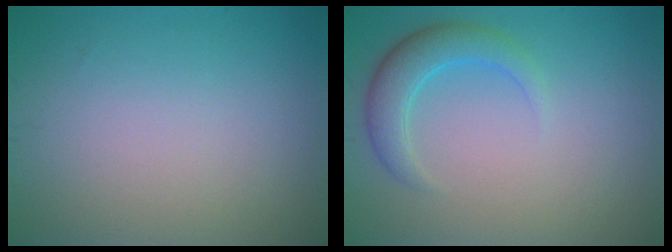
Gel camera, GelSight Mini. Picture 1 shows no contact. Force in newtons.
{"total": 3.3, "press": 3.3, "slide": 0.5}